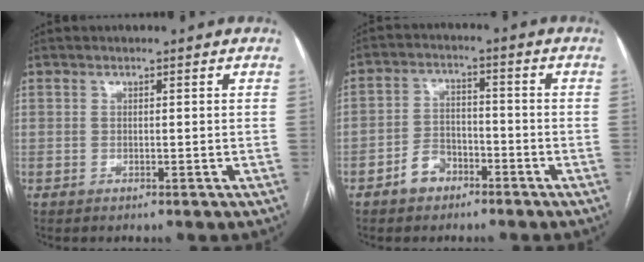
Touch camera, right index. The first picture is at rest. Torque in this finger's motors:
{"motor_torque": [0.08, -0.05, -0.17, -0.07]}